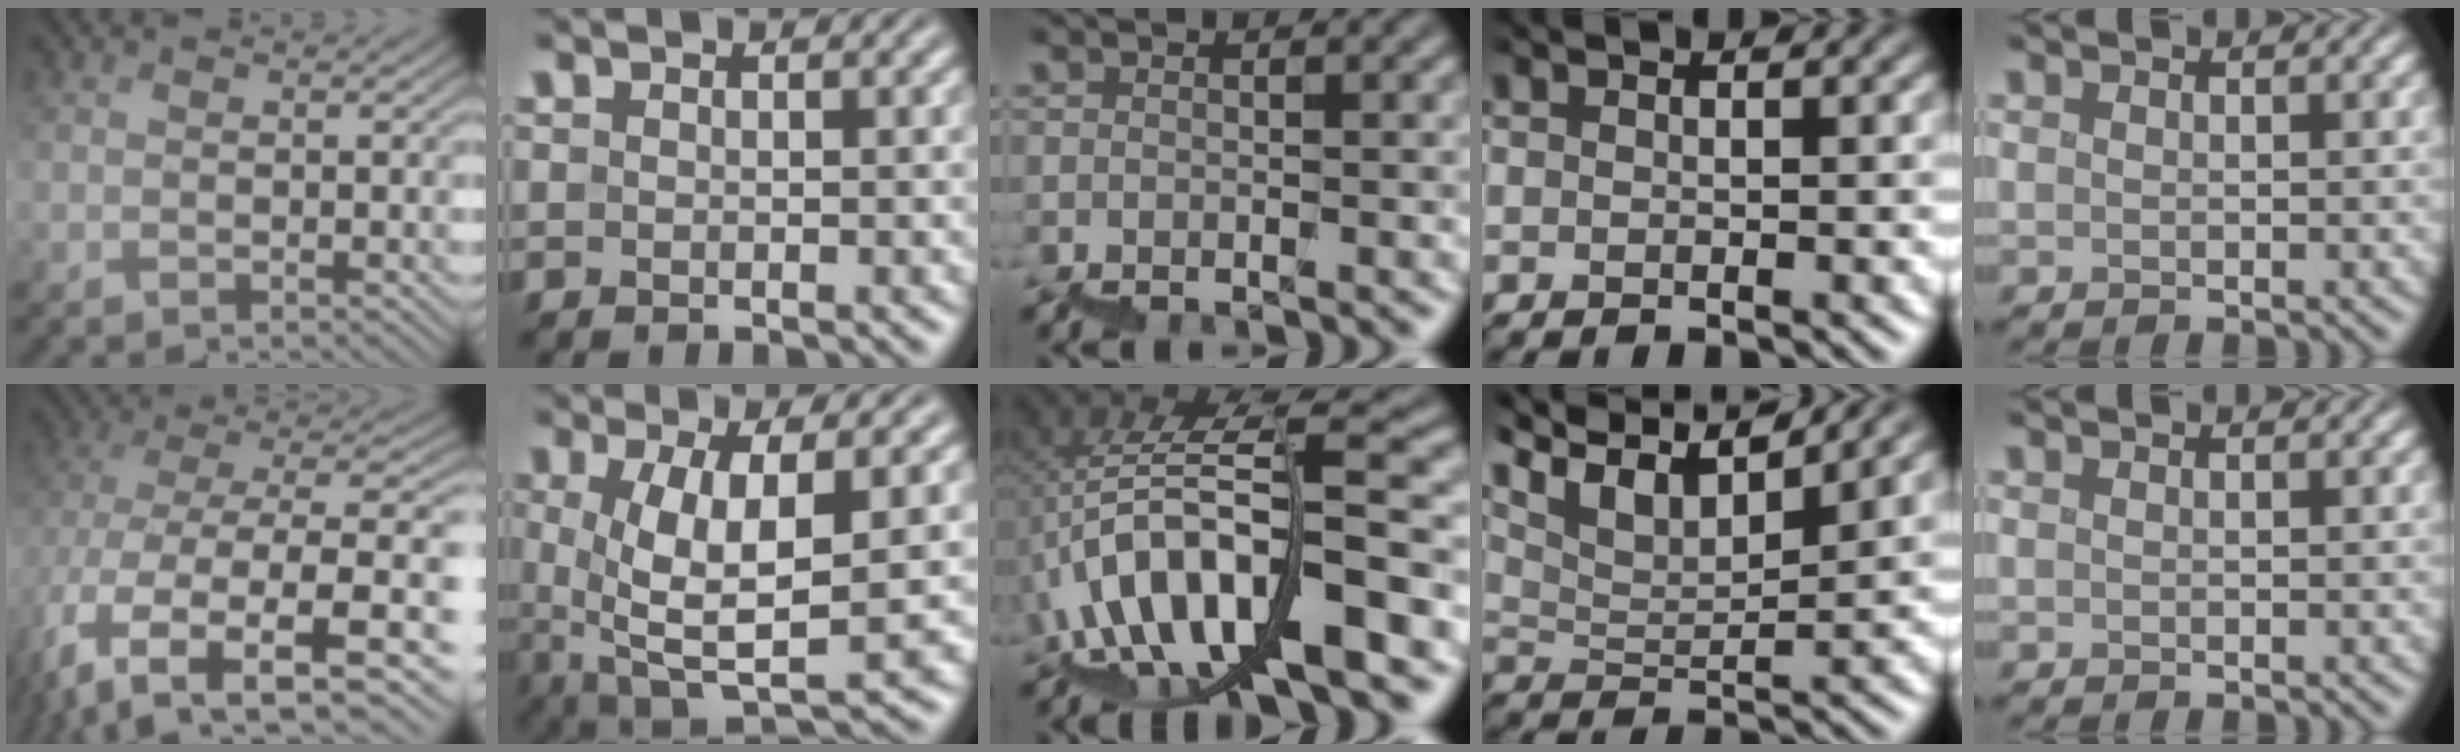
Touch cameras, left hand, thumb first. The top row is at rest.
{"thumb": {"total": 13.6, "force": [-2.8, 8.1, 10.5], "torque": [-0.274, -0.020, -0.038]}, "index": {"total": 8.4, "force": [0.2, 3.0, 7.8], "torque": [-0.156, -0.013, 0.008]}, "middle": {"total": 11.8, "force": [-0.2, 3.3, 11.3], "torque": [-0.181, 0.032, 0.016]}, "ring": {"total": 8.0, "force": [6.4, 1.6, 4.5], "torque": [-0.085, 0.013, 0.104]}}